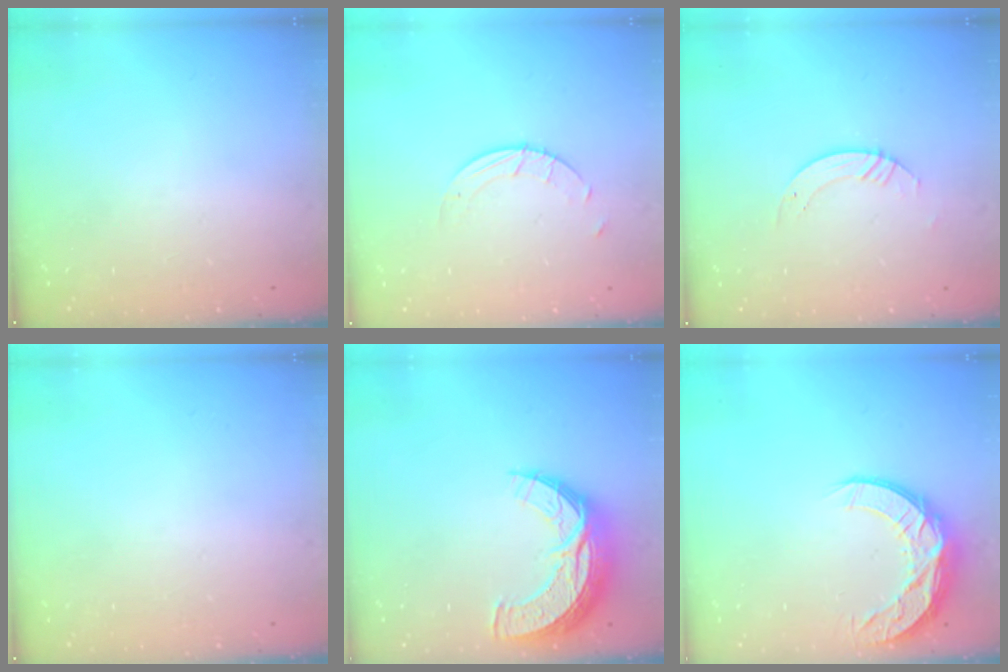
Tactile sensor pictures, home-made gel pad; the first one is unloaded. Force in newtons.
{"total": 2.6, "press": 2.6, "slide": 0.2}
{"total": 3.1, "press": 3.1, "slide": 0.2}
{"total": 0.0}
{"total": 12.8, "press": 12.7, "slide": 1.0}
{"total": 11.3, "press": 11.3, "slide": 0.7}